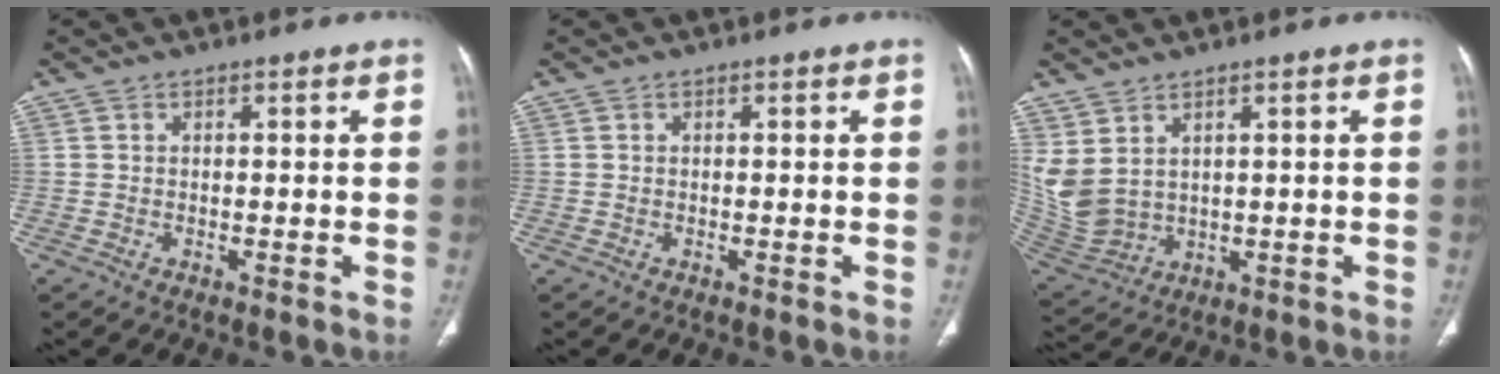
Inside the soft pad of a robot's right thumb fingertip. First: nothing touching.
{"total": 0.0}
{"total": 9.9, "force": [3.8, 6.3, 6.7], "torque": [-0.146, -0.016, 0.101]}